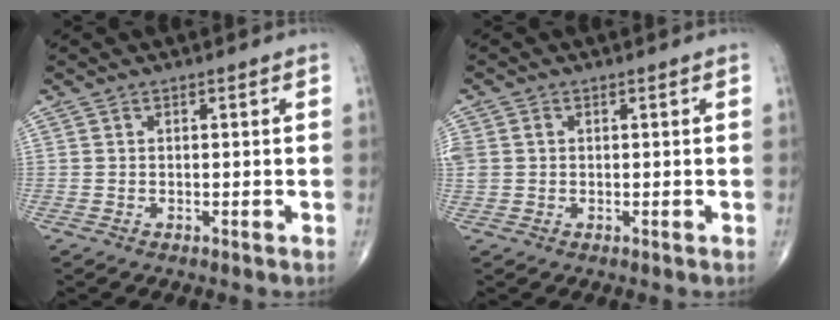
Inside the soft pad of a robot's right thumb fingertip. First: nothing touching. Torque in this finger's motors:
{"motor_torque": [0.05, 0.05, 0.27, 0.22, 0.09]}